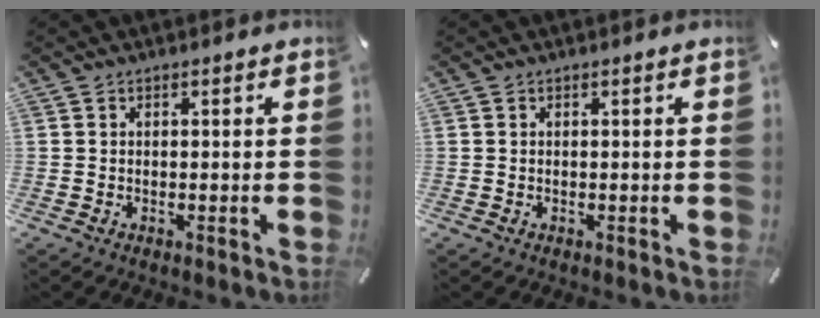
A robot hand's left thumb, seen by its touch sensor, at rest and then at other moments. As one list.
[{"total": 0.0}]